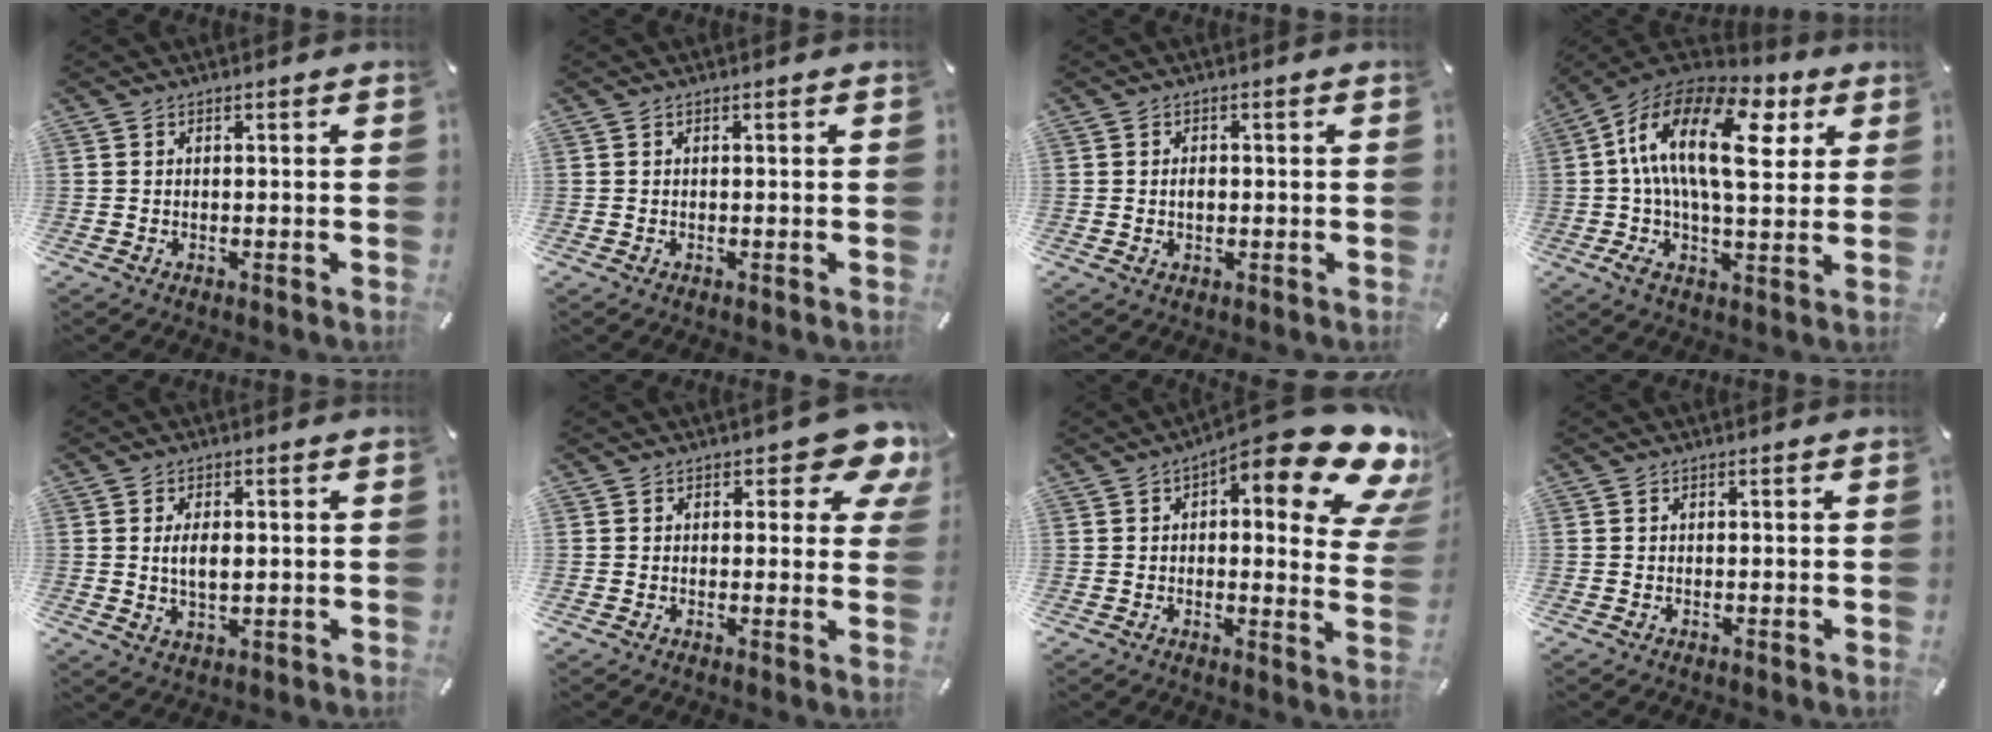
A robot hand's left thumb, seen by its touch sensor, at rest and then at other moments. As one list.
[{"total": 0.0}, {"total": 2.2, "force": [0.0, 1.5, 1.6], "torque": [-0.024, 0.000, -0.002]}, {"total": 22.0, "force": [6.3, 10.4, 18.3], "torque": [-0.344, -0.023, 0.095]}, {"total": 4.9, "force": [0.7, 2.8, 4.0], "torque": [-0.073, -0.002, 0.006]}, {"total": 8.3, "force": [5.0, 4.4, 4.9], "torque": [-0.043, -0.036, 0.082]}, {"total": 20.0, "force": [10.7, 6.2, 15.7], "torque": [-0.204, -0.086, 0.169]}, {"total": 0.0}]